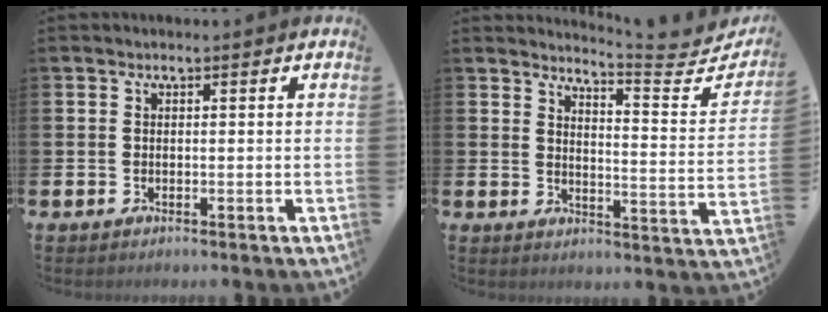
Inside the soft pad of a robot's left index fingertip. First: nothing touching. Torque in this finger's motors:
{"motor_torque": [-0.33, -0.76, -0.36, -0.07]}